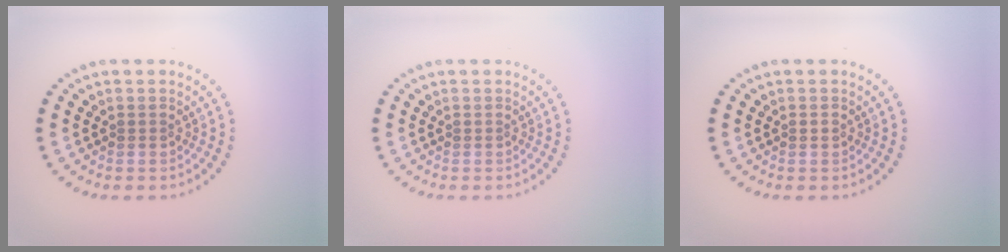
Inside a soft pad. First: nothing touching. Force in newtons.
{"total": 0.0}
{"total": 0.6, "press": 0.6, "slide": 0.1}